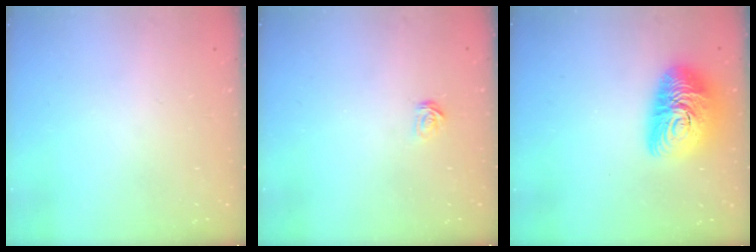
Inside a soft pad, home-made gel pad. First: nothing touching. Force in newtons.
{"total": 2.5, "press": 2.5, "slide": 0.2}
{"total": 14.6, "press": 14.6, "slide": 1.0}